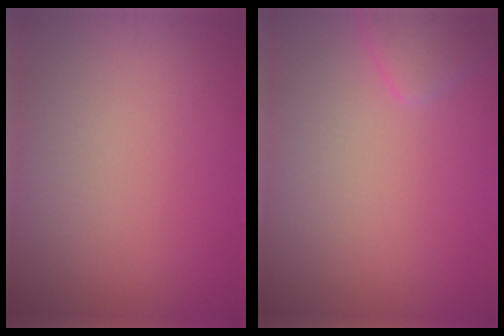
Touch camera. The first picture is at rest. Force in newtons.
{"total": 1.7, "press": 1.7, "slide": 0.2}